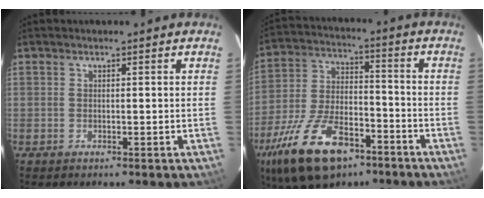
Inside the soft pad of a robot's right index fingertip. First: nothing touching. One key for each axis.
{"total": 20.1, "fx": -12.0, "fy": 9.4, "fz": 13.1, "tx": -0.273, "ty": -0.021, "tz": -0.204}